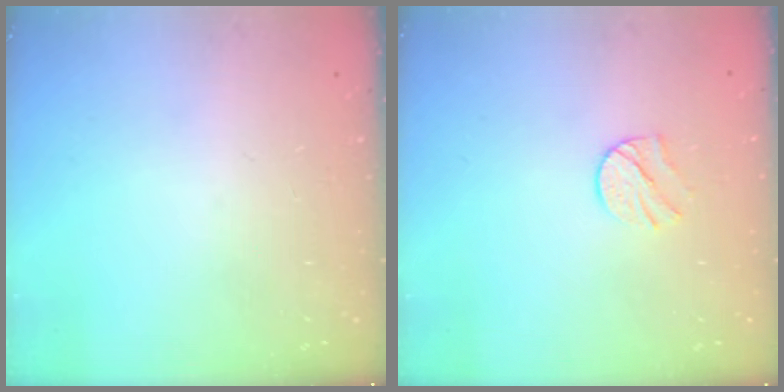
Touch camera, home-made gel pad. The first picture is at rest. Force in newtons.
{"total": 6.4, "press": 6.4, "slide": 0.6}